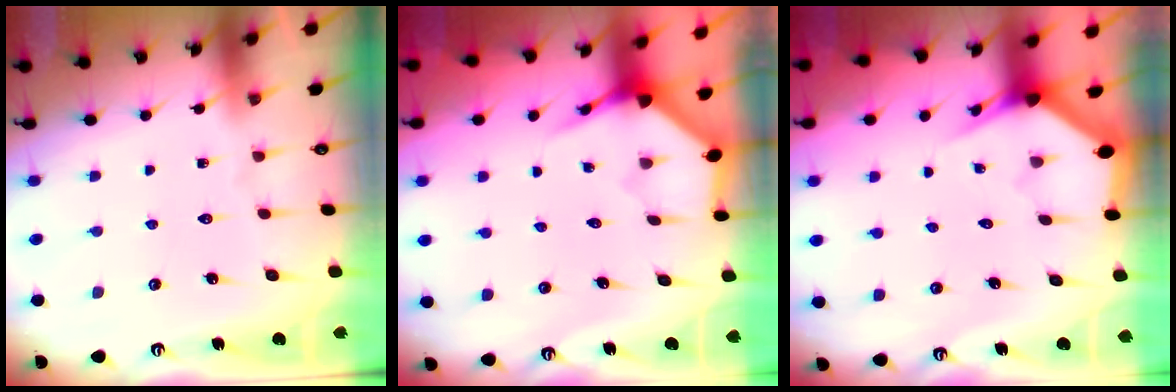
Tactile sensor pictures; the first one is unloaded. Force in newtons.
{"total": 3.9, "press": 3.9, "slide": 0.3}
{"total": 2.7, "press": 2.7, "slide": 0.1}